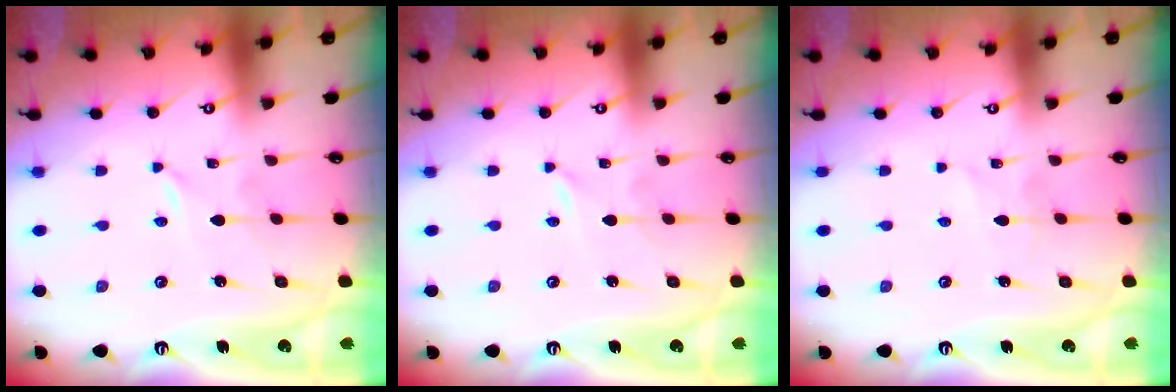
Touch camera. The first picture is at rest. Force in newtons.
{"total": 0.0}
{"total": 1.6, "press": 1.6, "slide": 0.1}